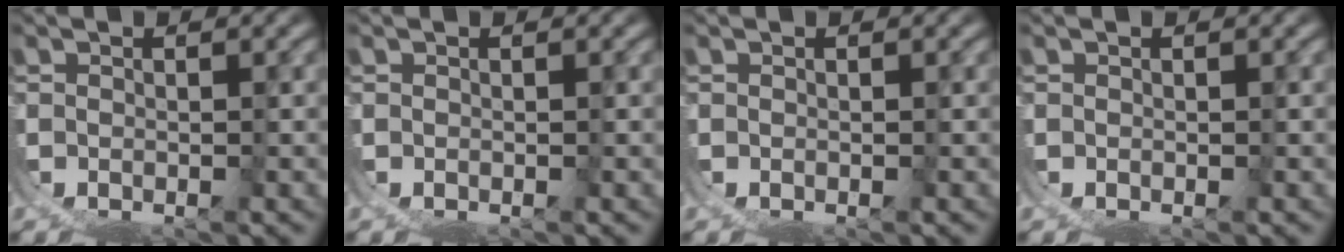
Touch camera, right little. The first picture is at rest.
{"total": 0.0}
{"total": 0.0}
{"total": 0.0}